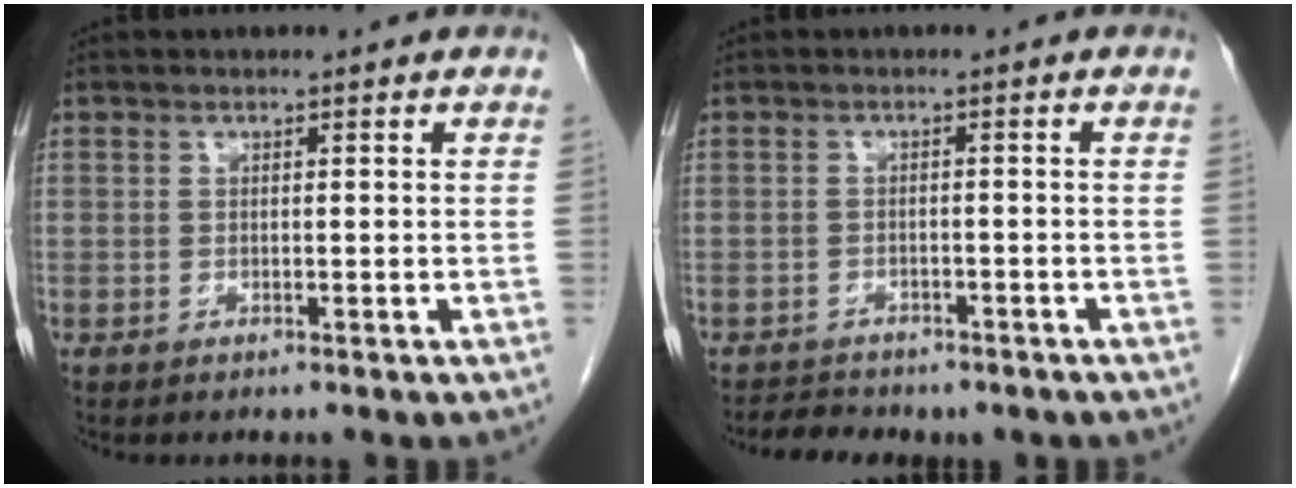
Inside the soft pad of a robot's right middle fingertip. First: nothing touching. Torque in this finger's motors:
{"motor_torque": [0.02, -0.77, 0.00, 0.02]}